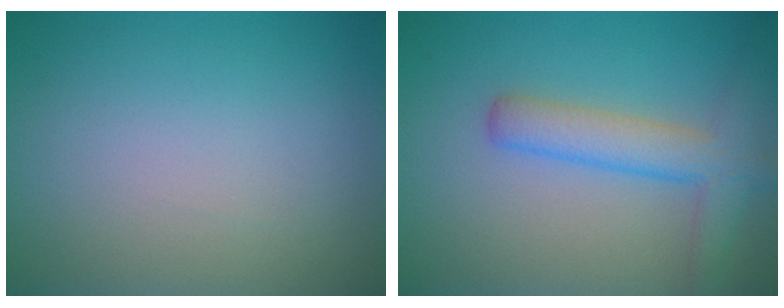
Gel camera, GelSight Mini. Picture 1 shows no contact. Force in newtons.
{"total": 4.3, "press": 4.3, "slide": 0.3}